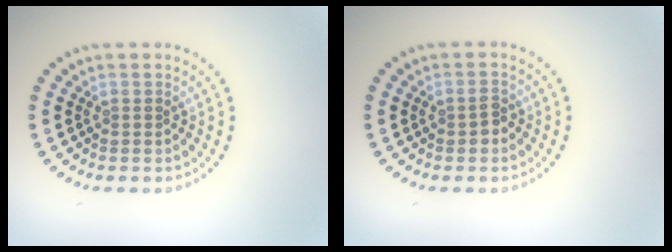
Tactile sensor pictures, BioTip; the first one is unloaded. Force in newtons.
{"total": 1.2, "press": 1.2, "slide": 0.2}